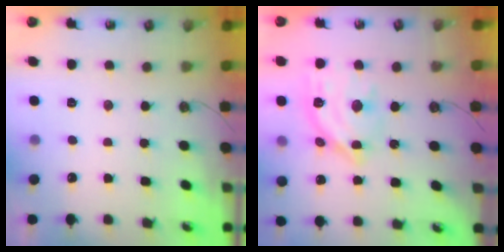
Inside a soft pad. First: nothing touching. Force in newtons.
{"total": 14.7, "press": 14.6, "slide": 1.3}